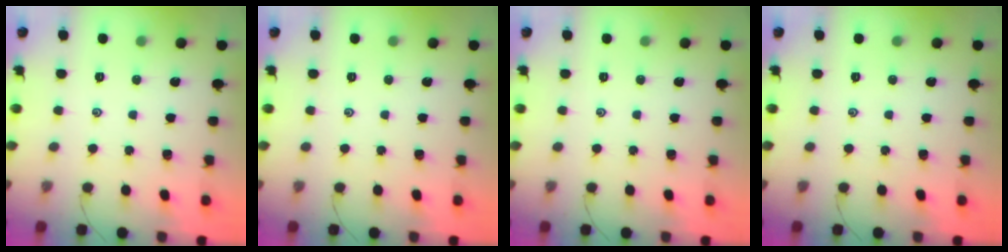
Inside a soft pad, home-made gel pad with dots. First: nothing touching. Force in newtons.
{"total": 0.0}
{"total": 0.0}
{"total": 0.0}